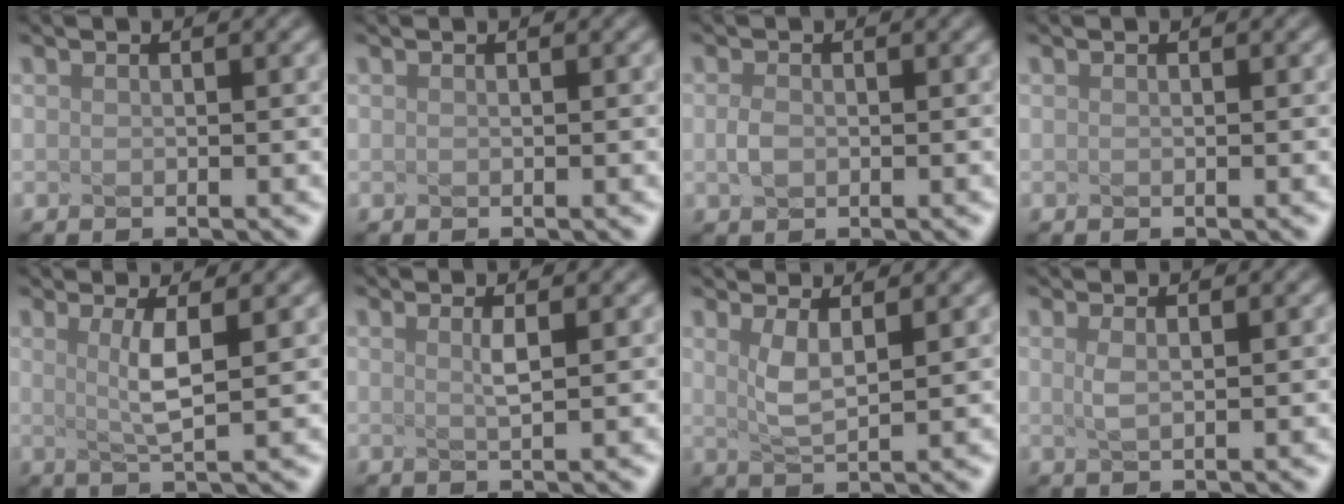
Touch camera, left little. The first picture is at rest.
{"total": 0.0}
{"total": 1.5, "force": [-1.2, -0.7, -0.5], "torque": [-0.031, -0.006, 0.022]}
{"total": 0.0}
{"total": 2.2, "force": [-0.5, -0.8, 2.0], "torque": [-0.071, -0.008, 0.036]}
{"total": 1.2, "force": [-0.7, -0.9, 0.2], "torque": [-0.036, -0.006, 0.023]}
{"total": 1.5, "force": [0.2, -0.7, 1.3], "torque": [-0.057, -0.009, 0.047]}
{"total": 0.6, "force": [-0.2, -0.5, 0.3], "torque": [-0.033, -0.005, 0.018]}